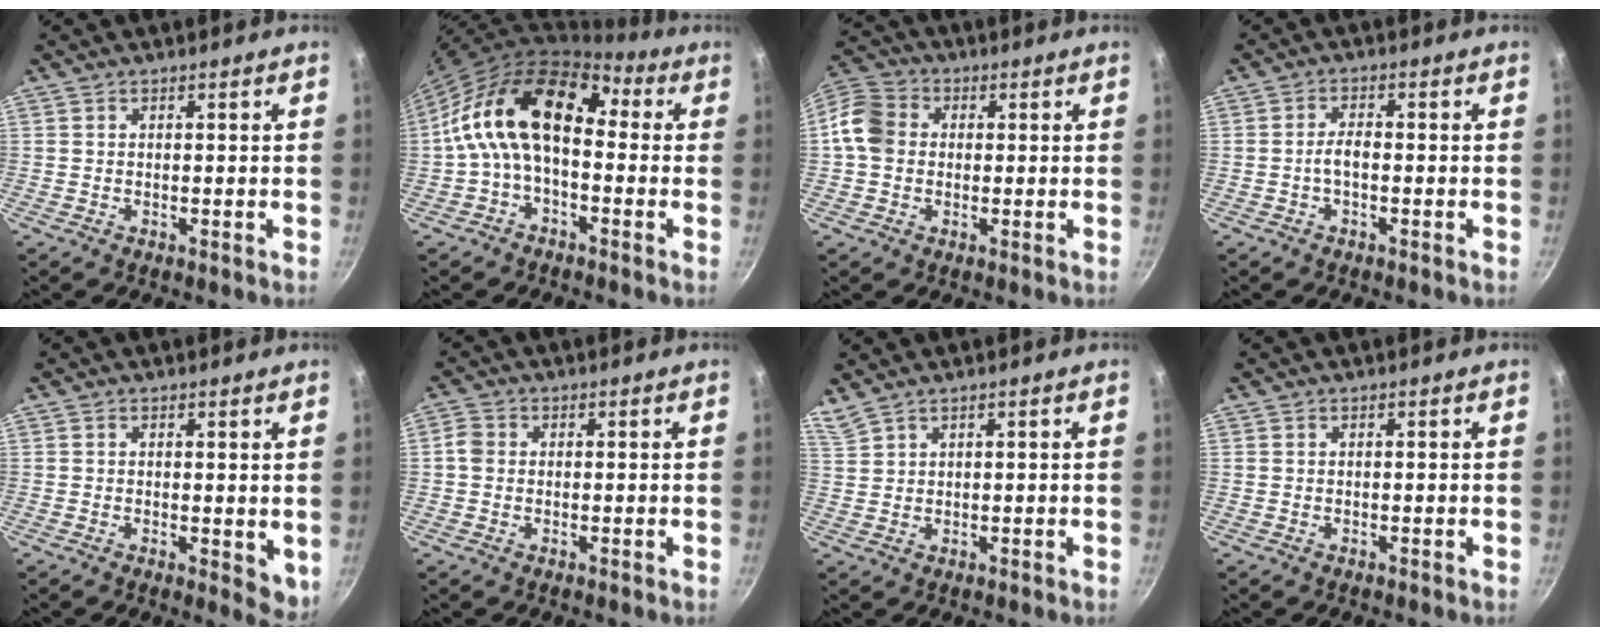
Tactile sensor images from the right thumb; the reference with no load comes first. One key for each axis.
{"total": 16.8, "fx": 0.1, "fy": 10.3, "fz": 13.2, "tx": -0.215, "ty": 0.047, "tz": -0.022}
{"total": 8.4, "fx": 0.2, "fy": 7.1, "fz": 4.6, "tx": -0.066, "ty": 0.018, "tz": -0.016}
{"total": 2.7, "fx": -0.8, "fy": 1.2, "fz": 2.3, "tx": -0.041, "ty": 0.016, "tz": -0.018}
{"total": 4.7, "fx": 0.5, "fy": 2.4, "fz": 4.0, "tx": -0.048, "ty": -0.010, "tz": 0.008}
{"total": 2.7, "fx": 0.1, "fy": 2.3, "fz": 1.4, "tx": -0.026, "ty": 0.008, "tz": -0.006}
{"total": 2.9, "fx": 2.6, "fy": 0.6, "fz": 1.1, "tx": -0.022, "ty": -0.004, "tz": 0.060}
{"total": 0.0}